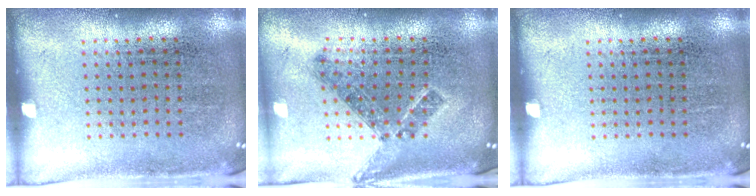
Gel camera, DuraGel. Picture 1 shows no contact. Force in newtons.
{"total": 1.1, "press": 0.9, "slide": 0.7}
{"total": 0.0}